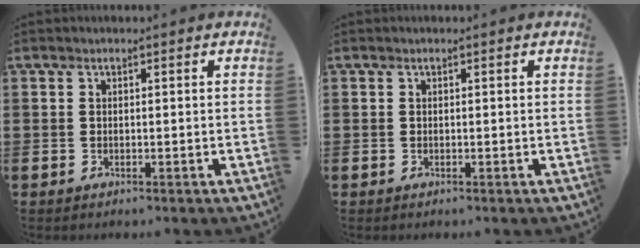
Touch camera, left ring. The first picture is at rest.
{"total": 0.0}